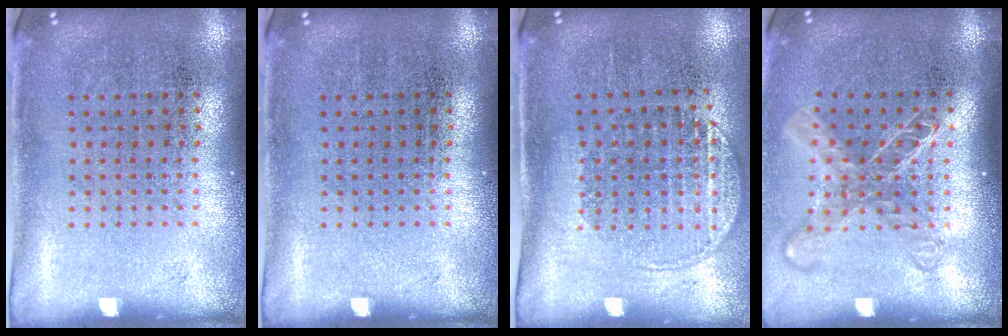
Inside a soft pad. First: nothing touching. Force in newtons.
{"total": 0.0}
{"total": 1.5, "press": 1.3, "slide": 0.8}
{"total": 1.7, "press": 1.4, "slide": 1.0}